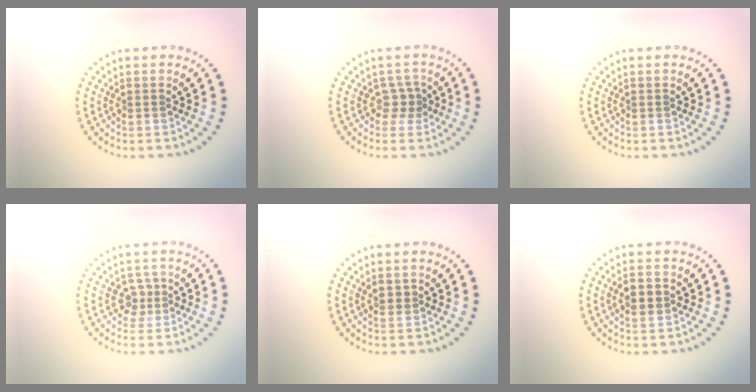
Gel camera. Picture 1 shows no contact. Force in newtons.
{"total": 1.4, "press": 1.1, "slide": 0.8}
{"total": 0.0}
{"total": 1.6, "press": 1.3, "slide": 1.0}
{"total": 1.1, "press": 0.9, "slide": 0.5}
{"total": 2.3, "press": 2.3, "slide": 0.2}